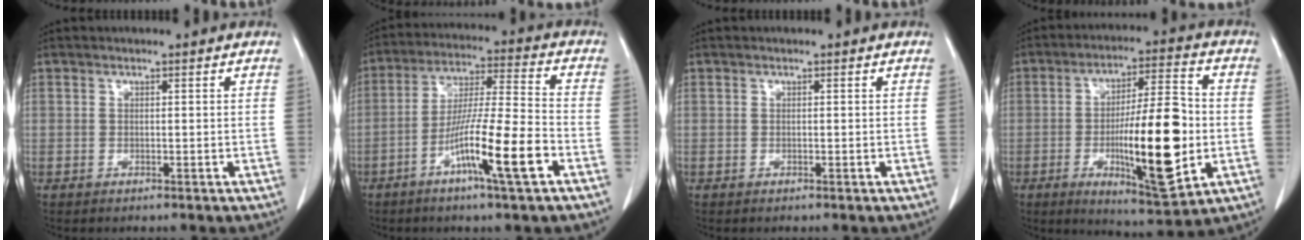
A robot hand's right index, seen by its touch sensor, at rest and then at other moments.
{"total": 12.7, "force": [-5.6, -0.1, 11.4], "torque": [-0.209, -0.005, -0.102]}
{"total": 0.0}
{"total": 17.1, "force": [-3.1, 3.1, 16.5], "torque": [-0.271, -0.006, -0.040]}